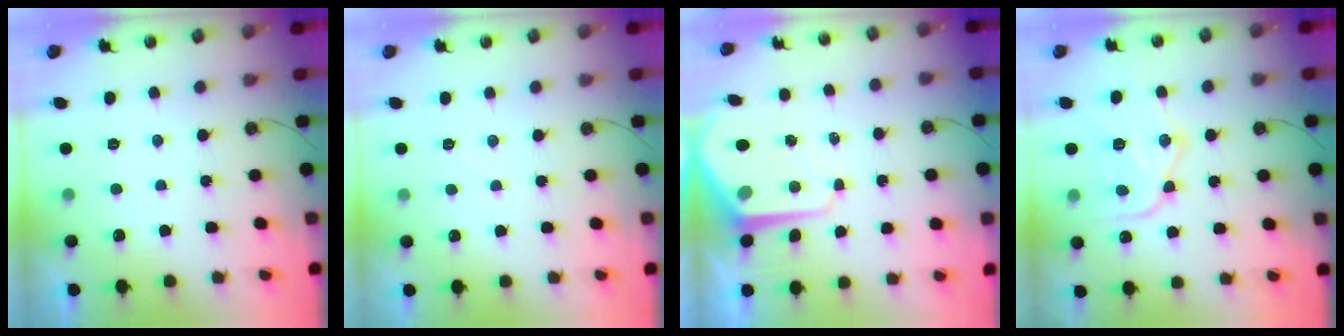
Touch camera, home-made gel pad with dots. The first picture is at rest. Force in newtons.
{"total": 3.3, "press": 3.2, "slide": 0.5}
{"total": 7.9, "press": 7.9, "slide": 0.7}
{"total": 15.9, "press": 15.8, "slide": 1.0}